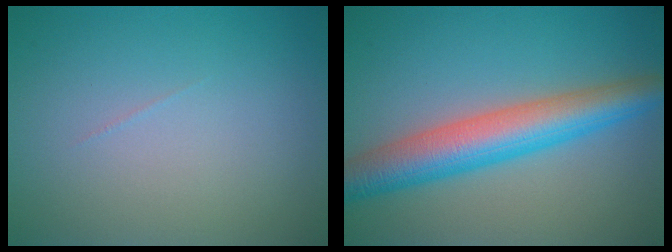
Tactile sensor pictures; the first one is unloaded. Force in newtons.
{"total": 7.0, "press": 7.0, "slide": 0.1}